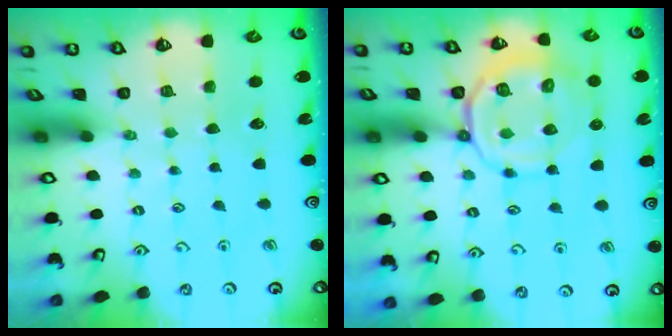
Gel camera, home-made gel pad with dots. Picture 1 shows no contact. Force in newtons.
{"total": 12.1, "press": 12.0, "slide": 1.6}